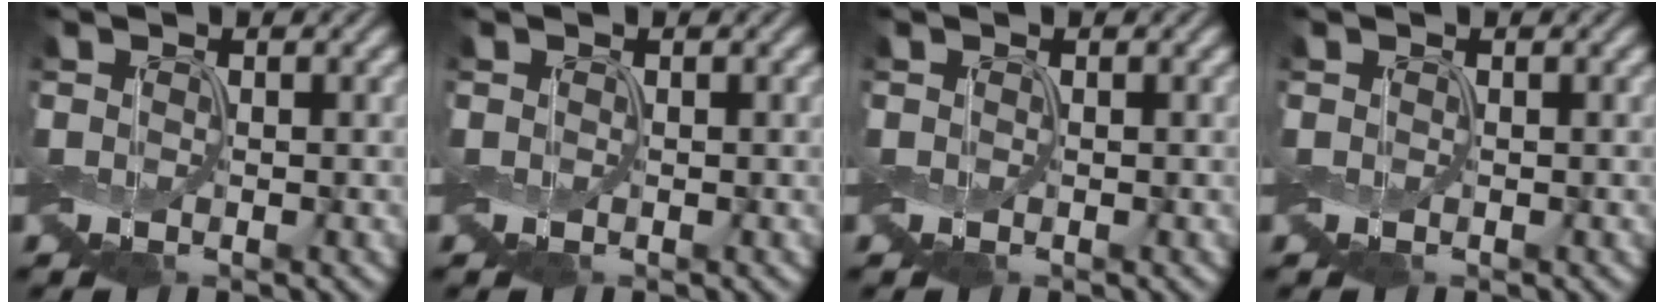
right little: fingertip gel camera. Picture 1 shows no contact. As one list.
[{"total": 0.0}, {"total": 0.0}, {"total": 0.0}]